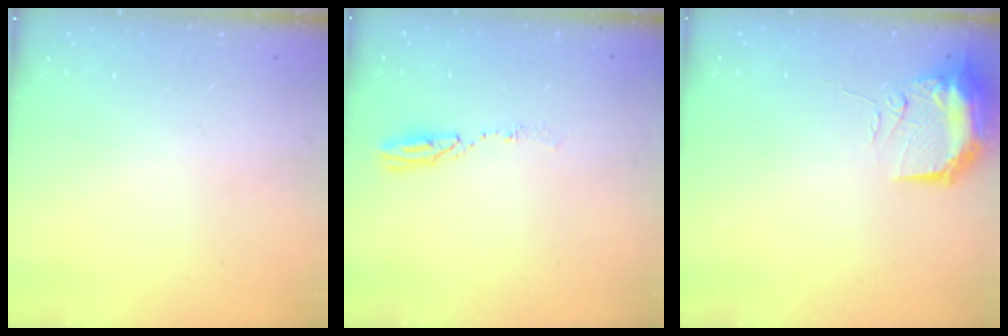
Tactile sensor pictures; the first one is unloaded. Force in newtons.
{"total": 4.3, "press": 4.3, "slide": 0.4}
{"total": 10.2, "press": 10.1, "slide": 1.7}